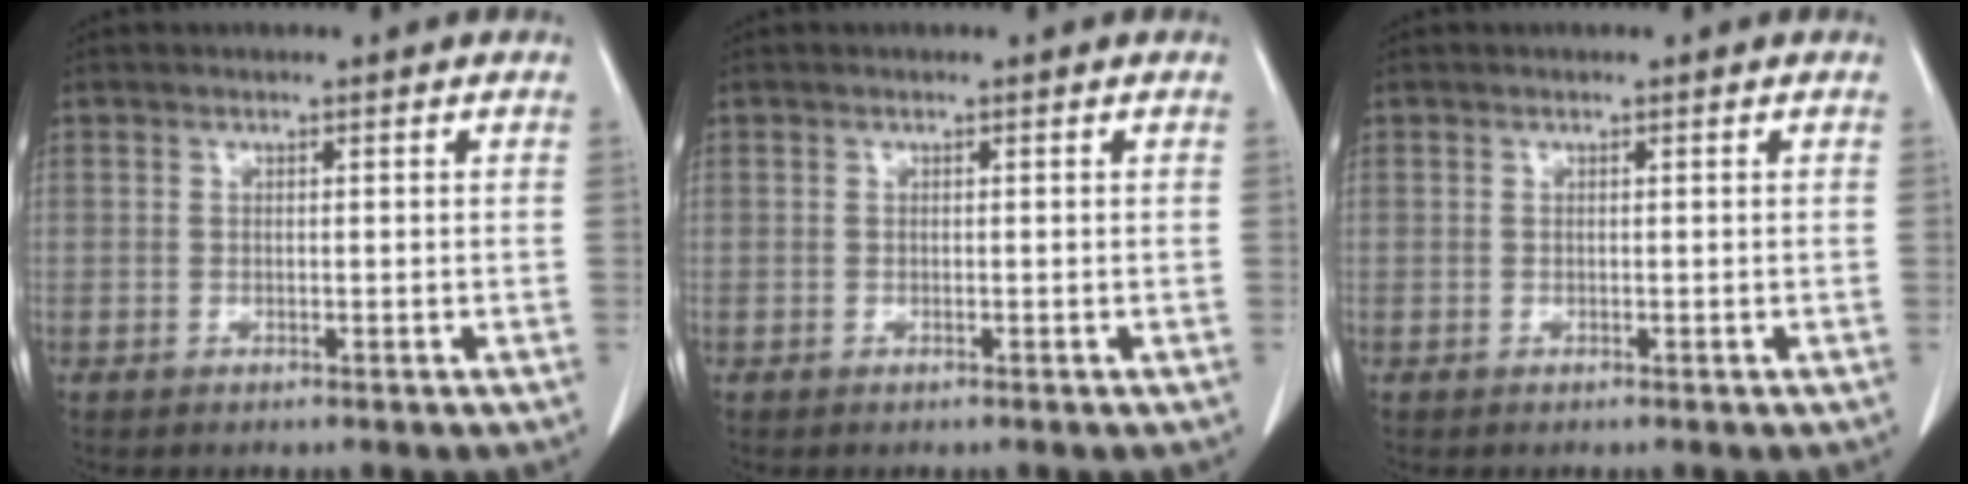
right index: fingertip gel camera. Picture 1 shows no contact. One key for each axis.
{"total": 0.0}
{"total": 0.0}